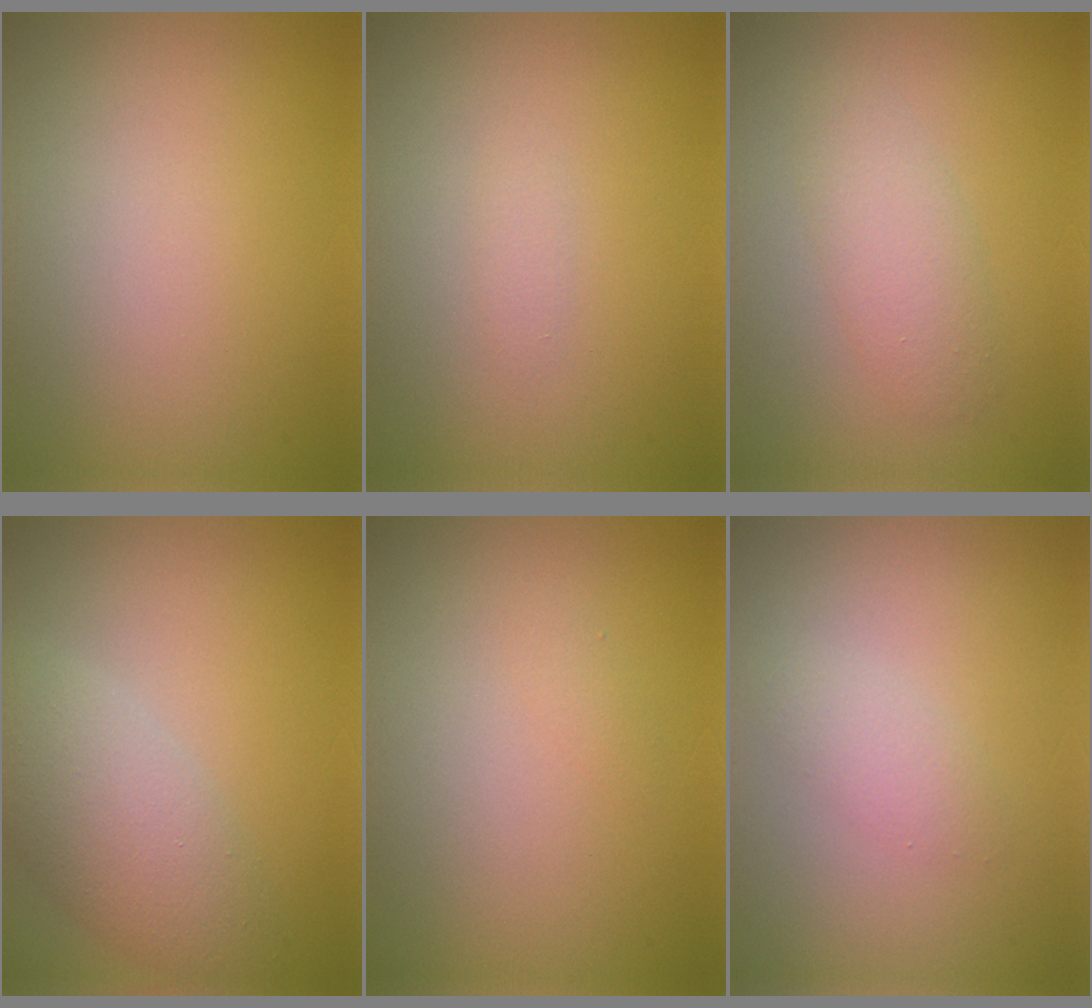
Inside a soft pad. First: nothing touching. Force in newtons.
{"total": 0.7, "press": 0.7, "slide": 0.1}
{"total": 2.4, "press": 2.4, "slide": 0.1}
{"total": 4.7, "press": 4.7, "slide": 0.4}
{"total": 0.5, "press": 0.5, "slide": 0.0}
{"total": 1.6, "press": 1.6, "slide": 0.1}